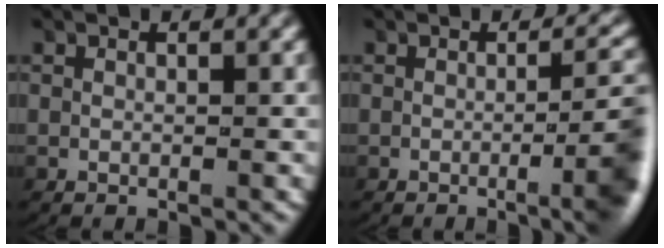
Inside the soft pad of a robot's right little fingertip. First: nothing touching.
{"total": 5.5, "force": [-1.4, 1.3, 5.1], "torque": [-0.052, 0.003, -0.025]}